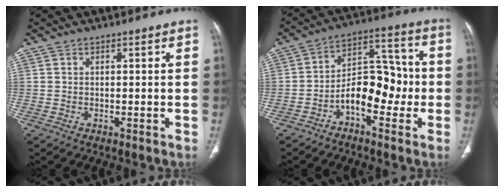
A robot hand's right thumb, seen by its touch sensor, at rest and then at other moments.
{"total": 11.5, "force": [-3.5, 6.7, 8.6], "torque": [-0.106, 0.052, -0.065]}